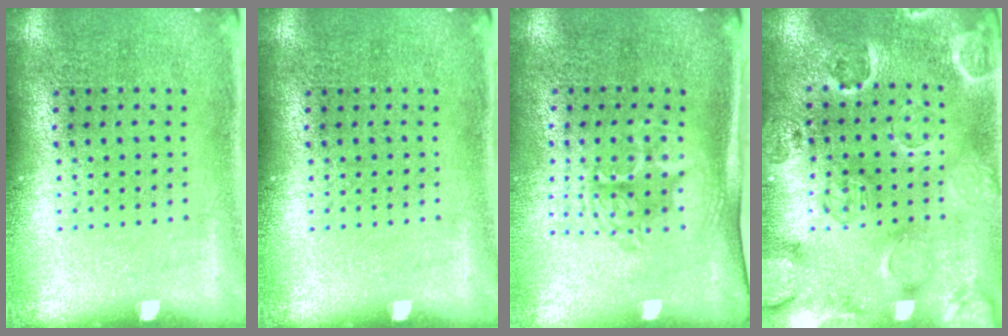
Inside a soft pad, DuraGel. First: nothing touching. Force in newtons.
{"total": 0.0}
{"total": 1.7, "press": 1.4, "slide": 1.0}
{"total": 2.5, "press": 2.3, "slide": 1.0}